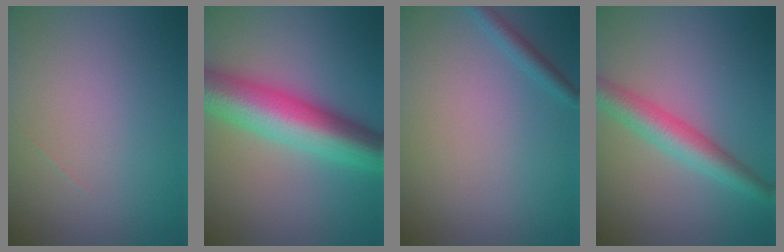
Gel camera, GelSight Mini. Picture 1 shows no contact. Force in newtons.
{"total": 10.0, "press": 10.0, "slide": 0.1}
{"total": 1.4, "press": 1.4, "slide": 0.1}
{"total": 4.4, "press": 4.4, "slide": 0.1}